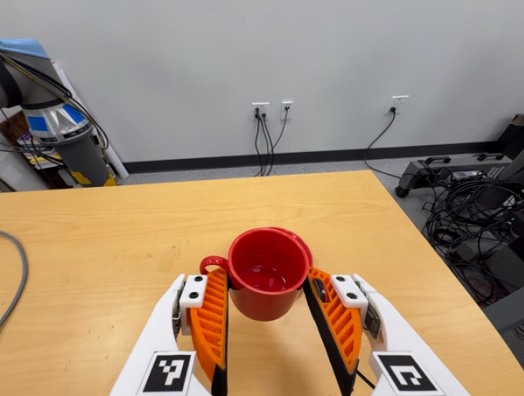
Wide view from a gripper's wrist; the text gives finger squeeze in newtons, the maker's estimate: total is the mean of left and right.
{"total": 2.9, "left": 2.6, "right": 3.2}